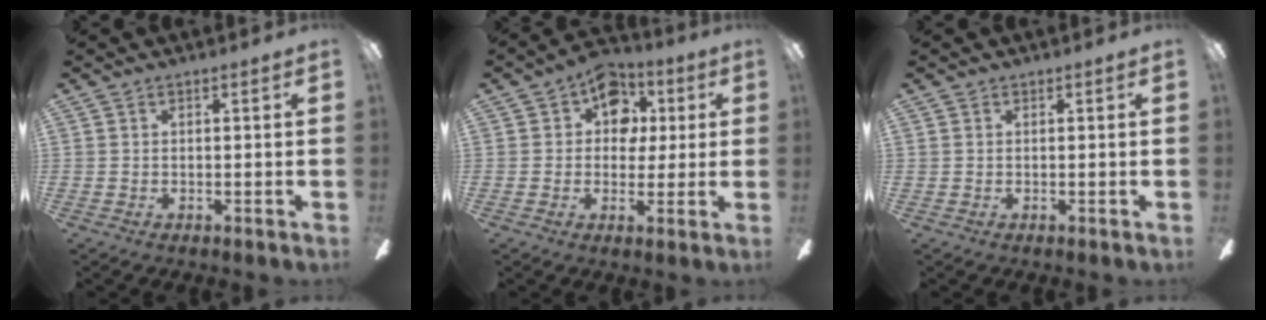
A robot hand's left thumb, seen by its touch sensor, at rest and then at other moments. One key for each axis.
{"total": 10.3, "fx": 3.9, "fy": 8.1, "fz": 5.0, "tx": -0.072, "ty": -0.009, "tz": 0.073}
{"total": 0.0}